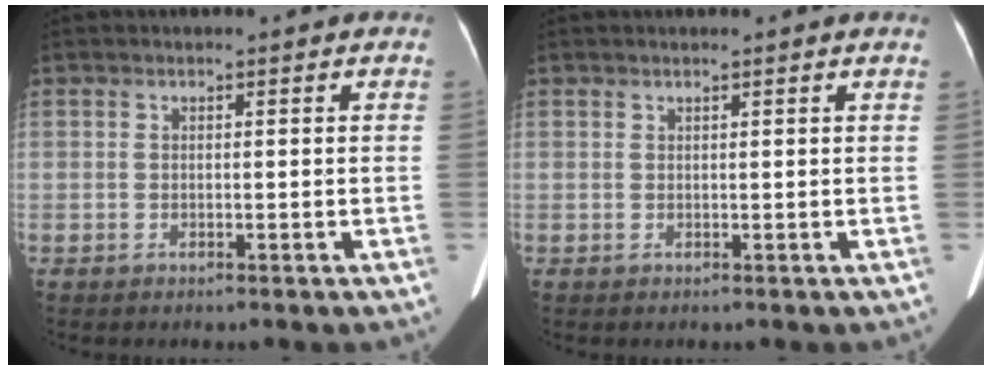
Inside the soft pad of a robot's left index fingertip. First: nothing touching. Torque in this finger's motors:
{"motor_torque": [0.03, -0.13, 0.00, 0.03]}